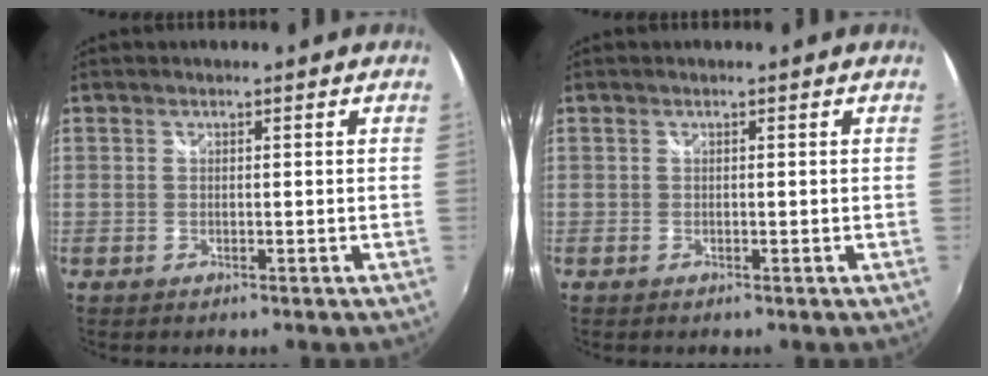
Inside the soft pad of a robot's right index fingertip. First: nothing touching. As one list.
[{"total": 0.0}]